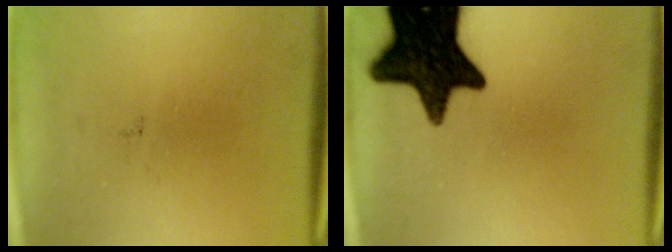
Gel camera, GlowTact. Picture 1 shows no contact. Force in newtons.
{"total": 17.2}